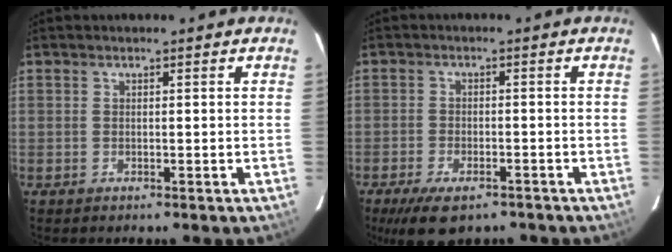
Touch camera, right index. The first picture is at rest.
{"total": 9.3, "force": [-6.5, 3.9, 5.3], "torque": [-0.118, -0.019, -0.104]}